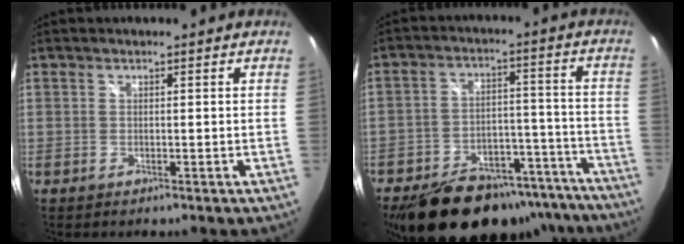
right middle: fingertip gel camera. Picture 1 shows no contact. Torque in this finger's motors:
{"motor_torque": [1.07, -1.07, 0.26, 0.11]}